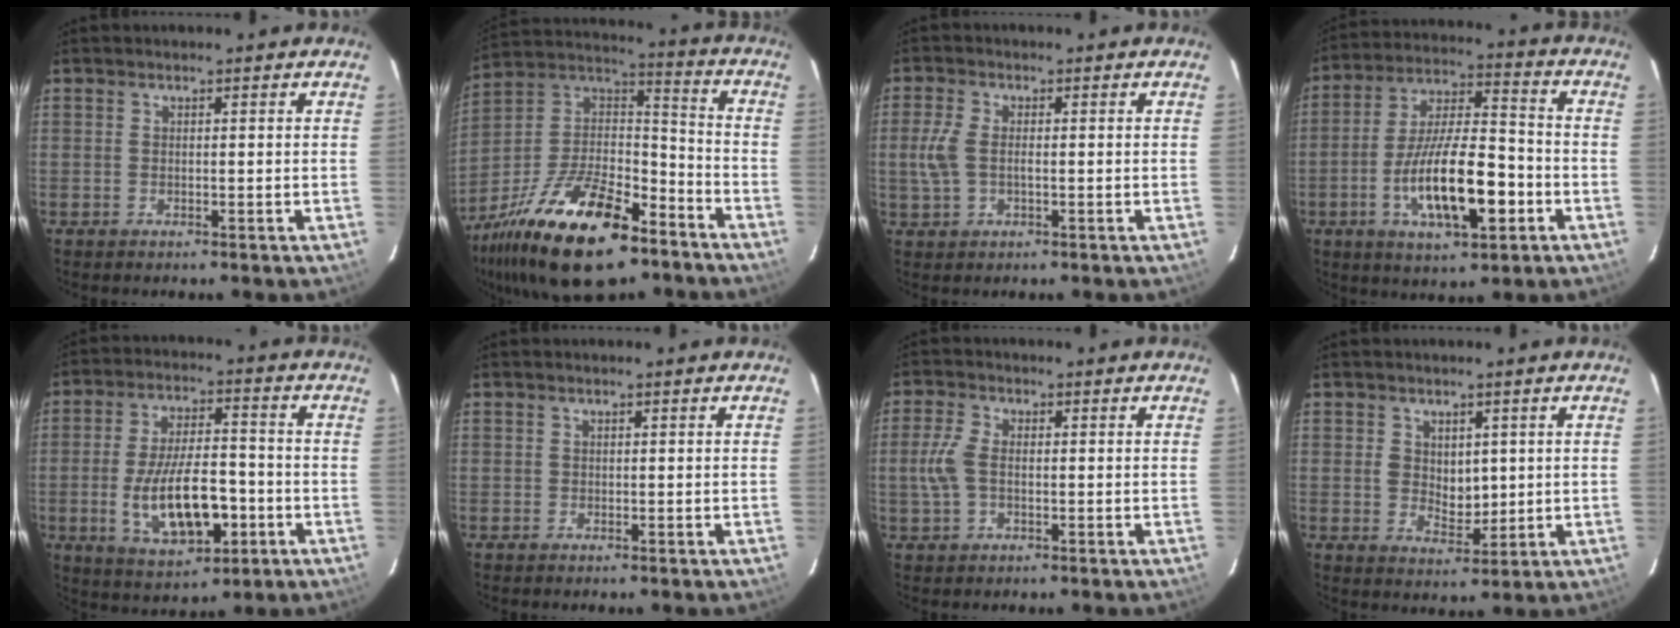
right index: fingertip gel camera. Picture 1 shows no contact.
{"total": 27.1, "force": [-16.8, 11.1, 18.1], "torque": [-0.355, -0.007, -0.278]}
{"total": 4.9, "force": [-0.3, 2.6, 4.1], "torque": [-0.098, 0.002, -0.003]}
{"total": 16.4, "force": [-5.6, 5.4, 14.4], "torque": [-0.268, -0.004, -0.091]}
{"total": 14.5, "force": [-4.1, 6.2, 12.5], "torque": [-0.238, -0.007, -0.053]}
{"total": 0.0}
{"total": 5.0, "force": [-0.4, 2.9, 4.1], "torque": [-0.098, 0.005, -0.005]}
{"total": 5.0, "force": [1.1, 3.9, 2.9], "torque": [-0.045, -0.001, 0.025]}